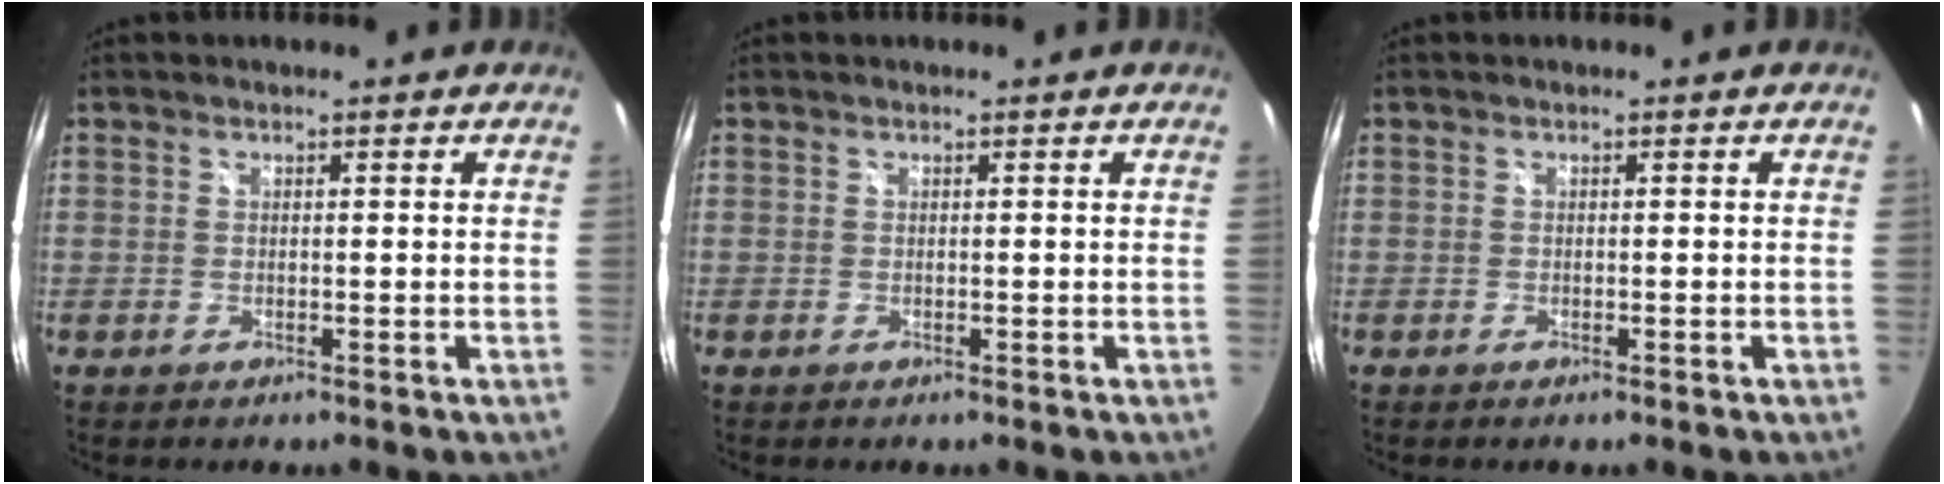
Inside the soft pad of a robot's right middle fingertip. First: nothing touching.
{"total": 0.0}
{"total": 0.5, "force": [-0.4, 0.1, 0.3], "torque": [-0.003, -0.002, -0.008]}